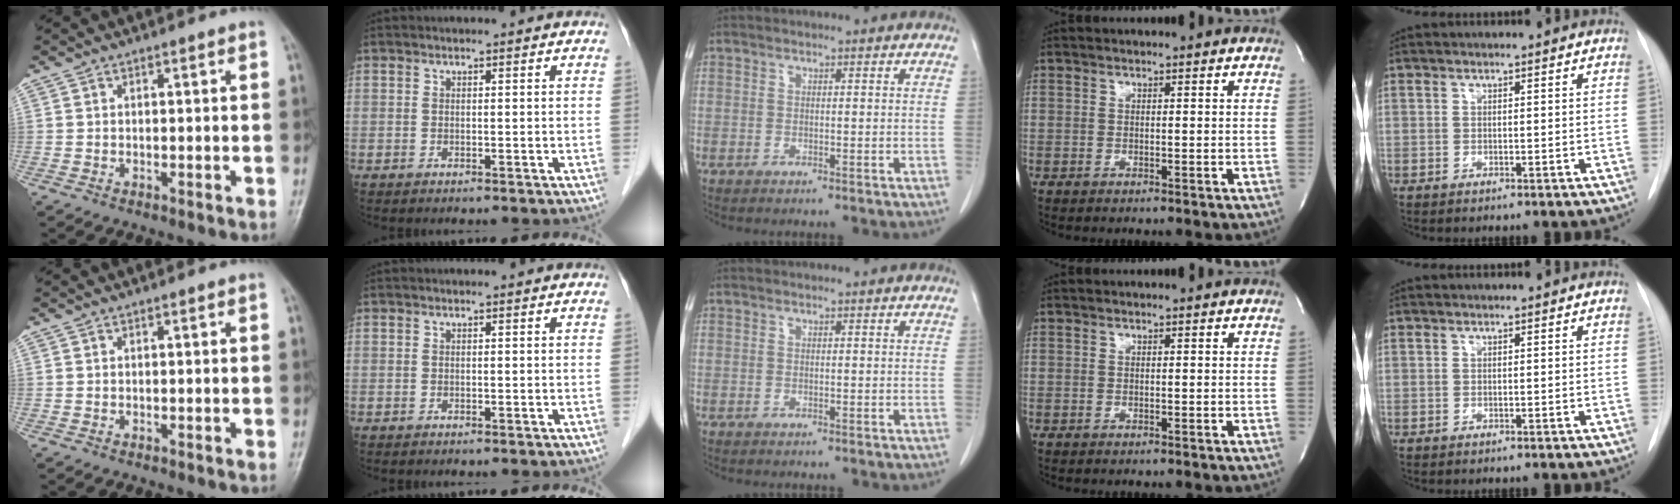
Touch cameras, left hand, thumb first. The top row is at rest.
{}